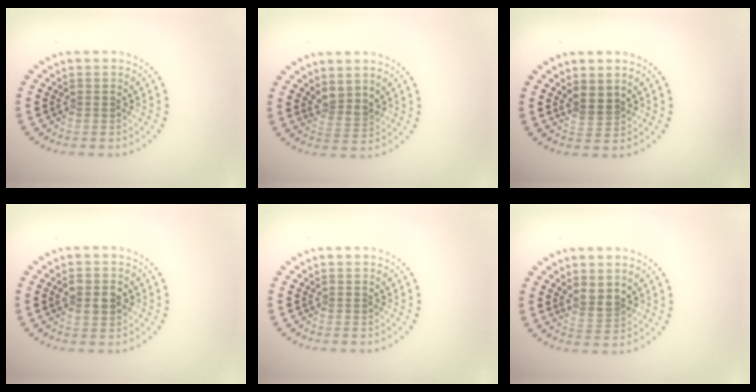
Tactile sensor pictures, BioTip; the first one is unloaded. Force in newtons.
{"total": 2.2, "press": 1.6, "slide": 1.5}
{"total": 1.3, "press": 1.0, "slide": 0.9}
{"total": 2.8, "press": 2.8, "slide": 0.1}
{"total": 0.0}
{"total": 2.2, "press": 1.9, "slide": 1.1}